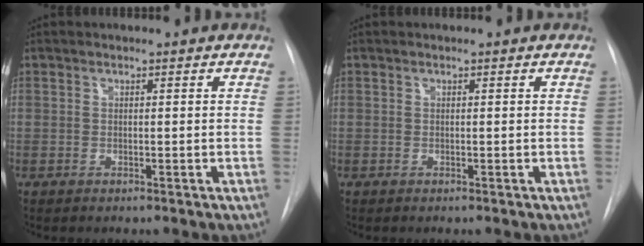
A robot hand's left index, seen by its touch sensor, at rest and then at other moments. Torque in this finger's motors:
{"motor_torque": [0.00, 0.00, 0.00, 0.00]}